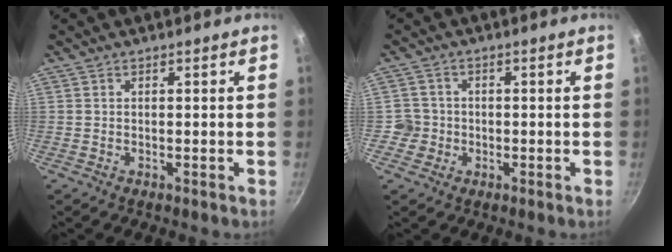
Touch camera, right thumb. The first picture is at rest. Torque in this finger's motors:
{"motor_torque": [0.32, 0.26, 0.18, 0.17, 0.02]}